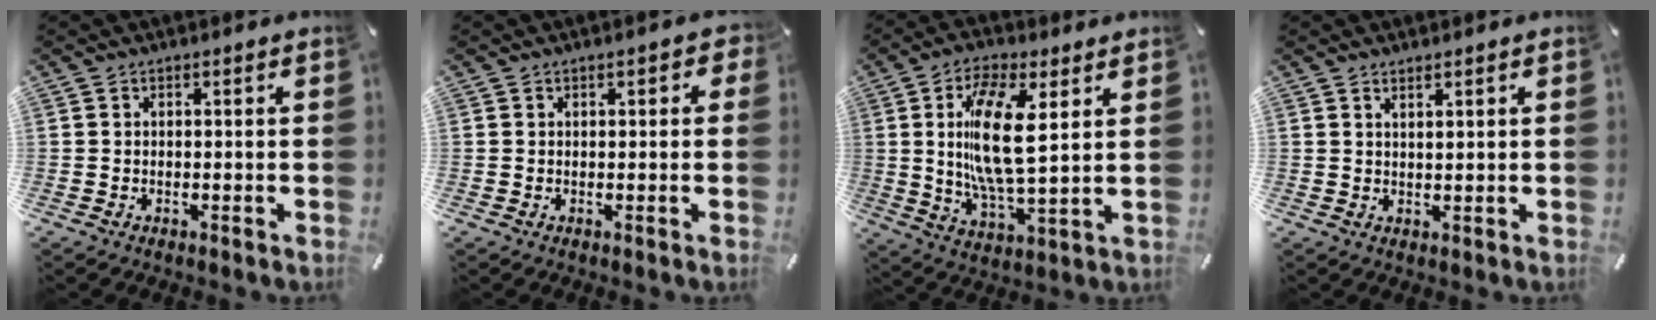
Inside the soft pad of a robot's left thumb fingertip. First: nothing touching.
{"total": 1.7, "force": [0.4, 1.1, 1.2], "torque": [-0.009, 0.000, 0.001]}
{"total": 14.8, "force": [3.8, 5.6, 13.2], "torque": [-0.269, -0.012, 0.059]}
{"total": 1.6, "force": [1.3, -0.1, 0.8], "torque": [-0.016, -0.002, 0.024]}